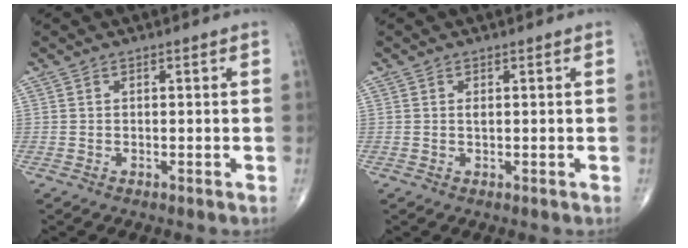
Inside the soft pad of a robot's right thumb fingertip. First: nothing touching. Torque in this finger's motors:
{"motor_torque": [1.18, 1.06, 0.23, -0.43, 0.00]}